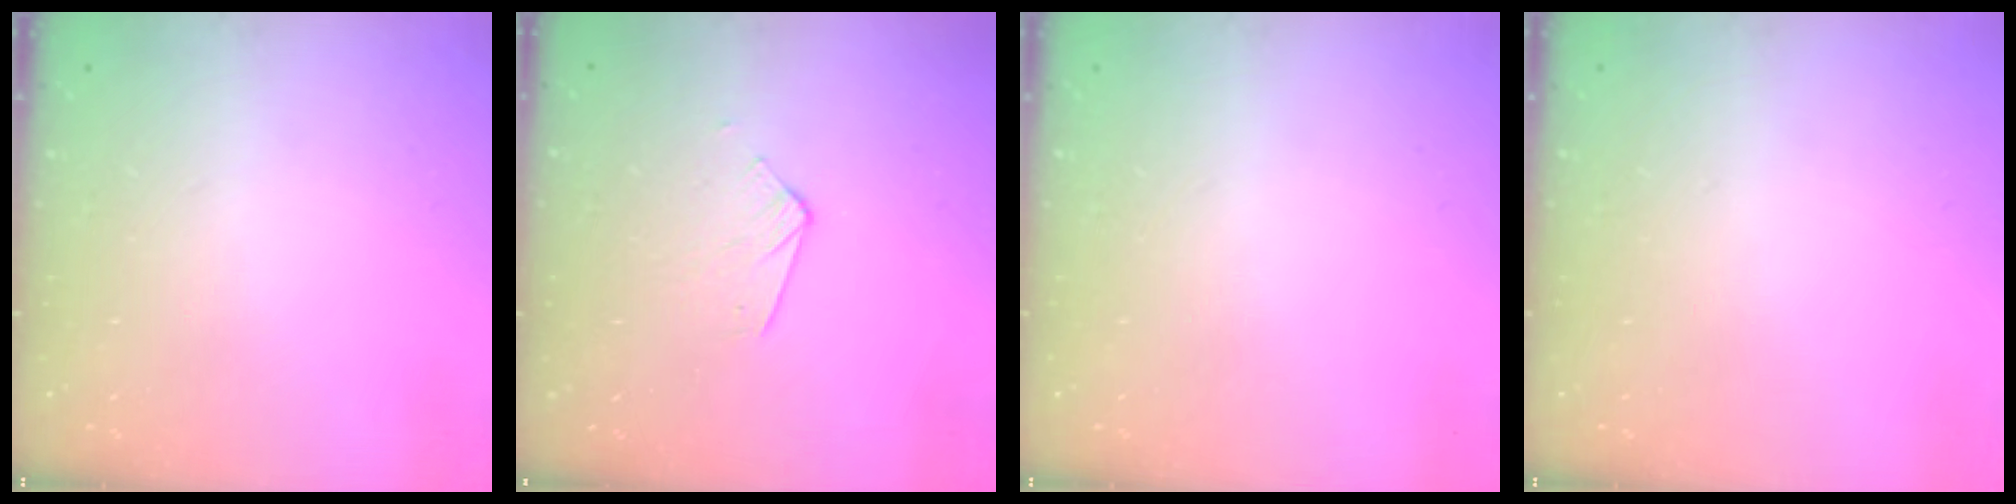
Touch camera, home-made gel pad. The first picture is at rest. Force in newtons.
{"total": 3.3, "press": 3.3, "slide": 0.3}
{"total": 0.0}
{"total": 0.0}